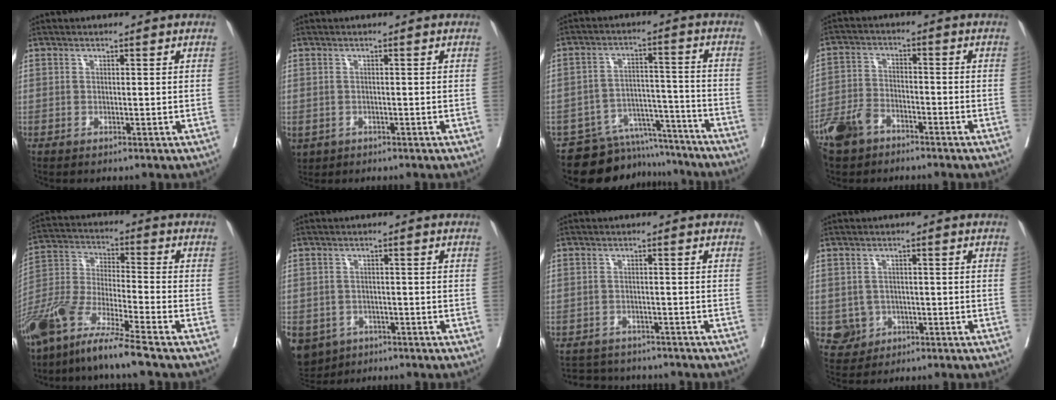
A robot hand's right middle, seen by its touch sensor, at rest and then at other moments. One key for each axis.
{"total": 3.9, "fx": -1.9, "fy": 3.1, "fz": 1.2, "tx": -0.036, "ty": -0.005, "tz": -0.024}
{"total": 12.2, "fx": -11.5, "fy": 4.0, "fz": 0.0, "tx": 0.010, "ty": 0.041, "tz": -0.165}
{"total": 7.0, "fx": -5.0, "fy": 3.6, "fz": 3.2, "tx": -0.079, "ty": -0.005, "tz": -0.100}
{"total": 12.8, "fx": -9.8, "fy": -0.3, "fz": 8.2, "tx": -0.179, "ty": -0.024, "tz": -0.192}
{"total": 8.9, "fx": -5.1, "fy": 6.8, "fz": 2.5, "tx": -0.066, "ty": -0.007, "tz": -0.071}
{"total": 8.2, "fx": -7.7, "fy": 2.6, "fz": 1.6, "tx": -0.029, "ty": 0.005, "tz": -0.096}
{"total": 4.0, "fx": -1.0, "fy": 3.8, "fz": 0.4, "tx": 0.003, "ty": 0.009, "tz": -0.011}